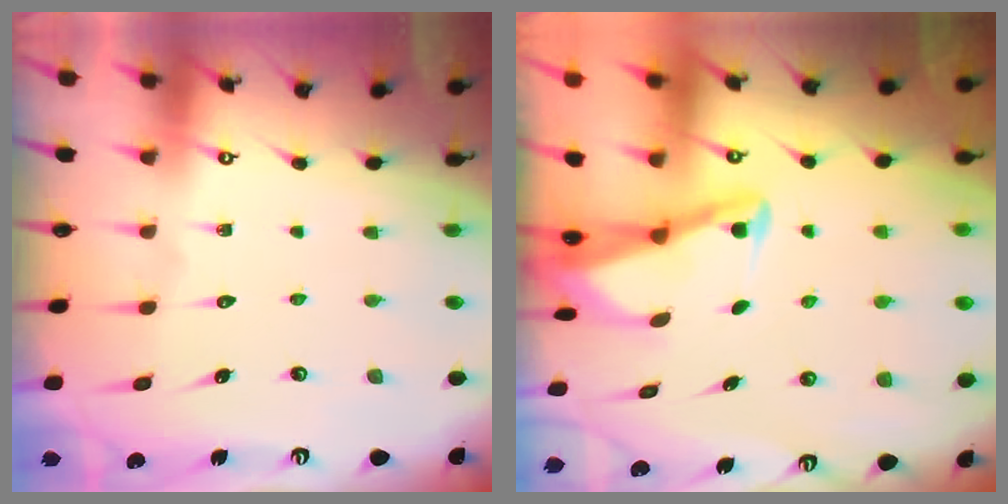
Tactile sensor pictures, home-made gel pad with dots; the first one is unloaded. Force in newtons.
{"total": 3.0, "press": 3.0, "slide": 0.4}